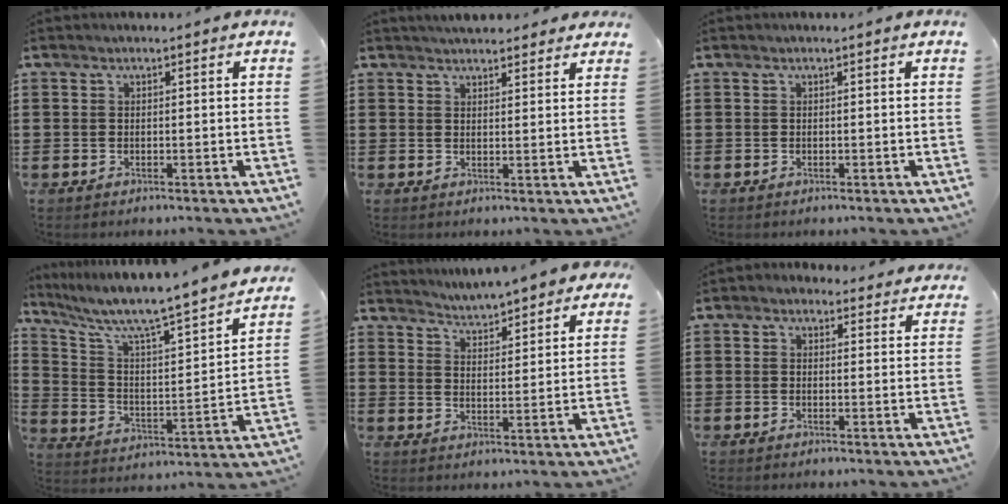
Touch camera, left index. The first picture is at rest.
{"total": 3.0, "force": [2.9, 0.8, 0.5], "torque": [-0.015, 0.000, 0.055]}
{"total": 0.0}
{"total": 6.0, "force": [5.1, 0.2, 3.2], "torque": [-0.089, -0.053, 0.075]}
{"total": 3.8, "force": [3.8, 0.1, -0.3], "torque": [-0.015, -0.019, 0.064]}
{"total": 1.9, "force": [1.4, 1.3, 0.1], "torque": [-0.001, 0.003, 0.023]}